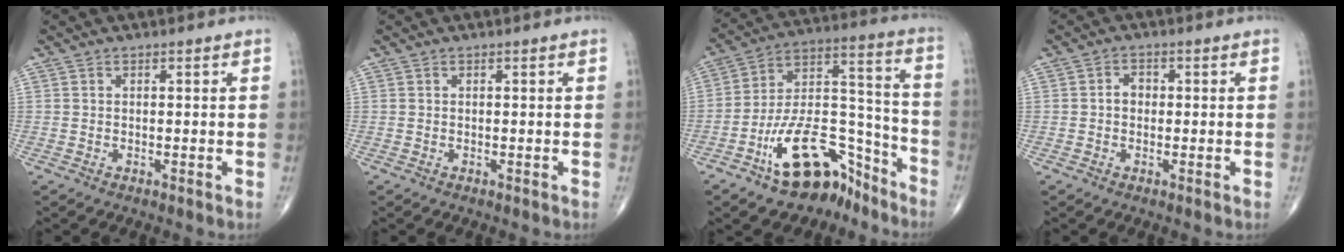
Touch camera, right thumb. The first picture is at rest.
{"total": 0.0}
{"total": 17.9, "force": [-11.6, 9.0, 10.2], "torque": [-0.130, 0.115, -0.193]}
{"total": 2.3, "force": [-0.1, 1.8, 1.4], "torque": [-0.011, 0.010, -0.007]}